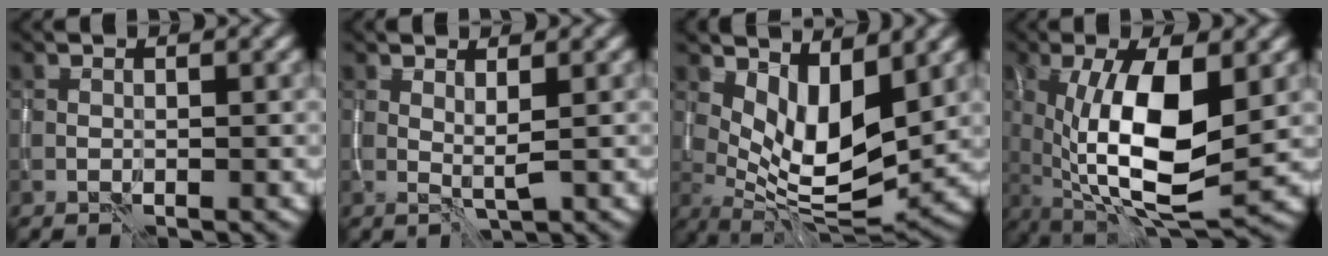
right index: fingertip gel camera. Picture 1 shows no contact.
{"total": 1.4, "force": [0.8, 0.0, 1.1], "torque": [-0.025, -0.005, 0.014]}
{"total": 7.3, "force": [2.3, 2.9, 6.3], "torque": [-0.111, -0.017, 0.046]}
{"total": 10.8, "force": [0.7, 3.9, 10.1], "torque": [-0.177, -0.011, 0.013]}